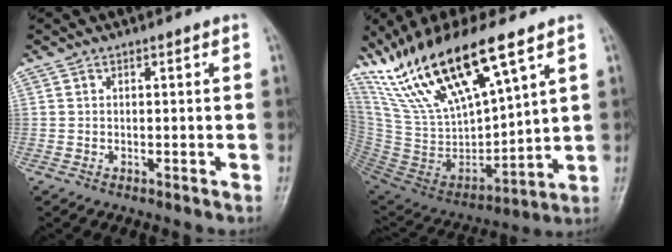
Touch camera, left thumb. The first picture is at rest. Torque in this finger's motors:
{"motor_torque": [0.71, 0.85, 1.28, -1.49, 0.53]}